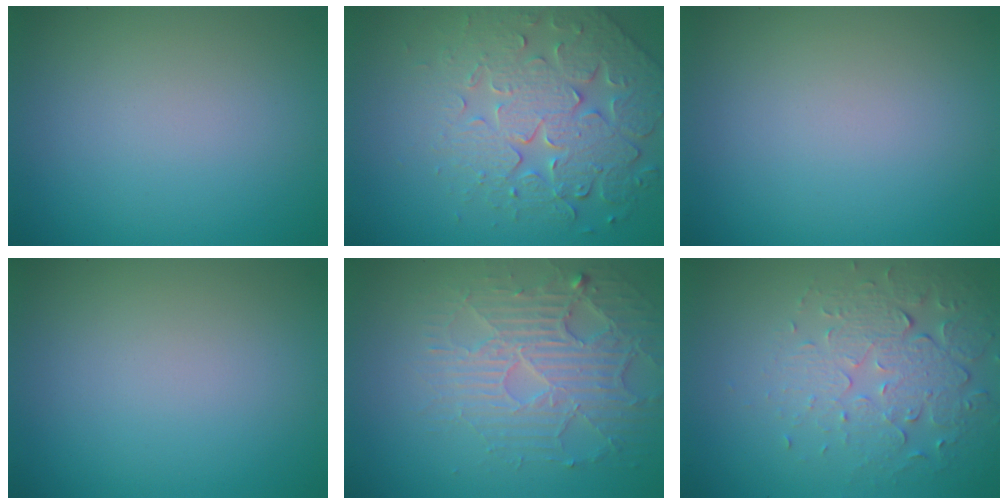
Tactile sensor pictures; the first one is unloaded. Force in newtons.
{"total": 5.8, "press": 5.2, "slide": 2.7}
{"total": 0.0}
{"total": 0.0}
{"total": 4.7, "press": 4.1, "slide": 2.3}
{"total": 5.5, "press": 3.7, "slide": 4.1}